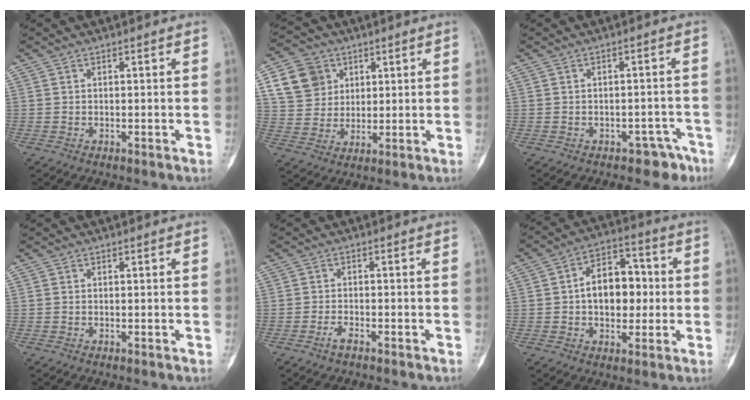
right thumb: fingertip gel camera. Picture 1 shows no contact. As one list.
[{"total": 10.5, "force": [4.0, 9.0, 3.7], "torque": [-0.042, -0.005, 0.077]}, {"total": 4.3, "force": [-3.1, 2.6, 1.3], "torque": [0.000, 0.033, -0.035]}, {"total": 0.0}, {"total": 1.7, "force": [-1.3, 0.5, 1.0], "torque": [-0.025, 0.008, -0.027]}, {"total": 12.3, "force": [0.2, 8.2, 9.2], "torque": [-0.101, 0.026, -0.001]}]